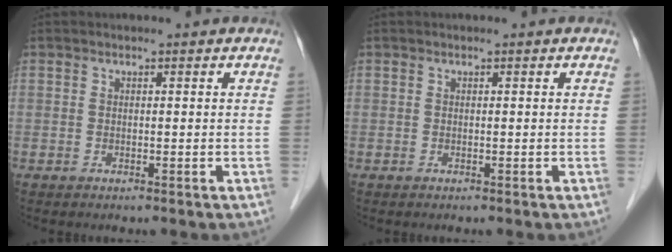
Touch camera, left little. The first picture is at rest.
{"total": 0.0}